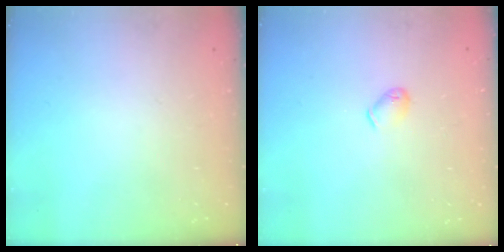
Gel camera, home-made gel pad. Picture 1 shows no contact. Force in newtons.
{"total": 4.9, "press": 4.8, "slide": 0.9}